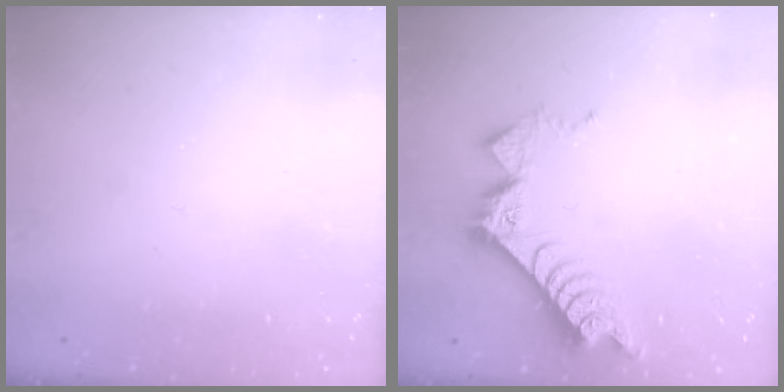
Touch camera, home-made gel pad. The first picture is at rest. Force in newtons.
{"total": 9.8, "press": 9.7, "slide": 0.9}